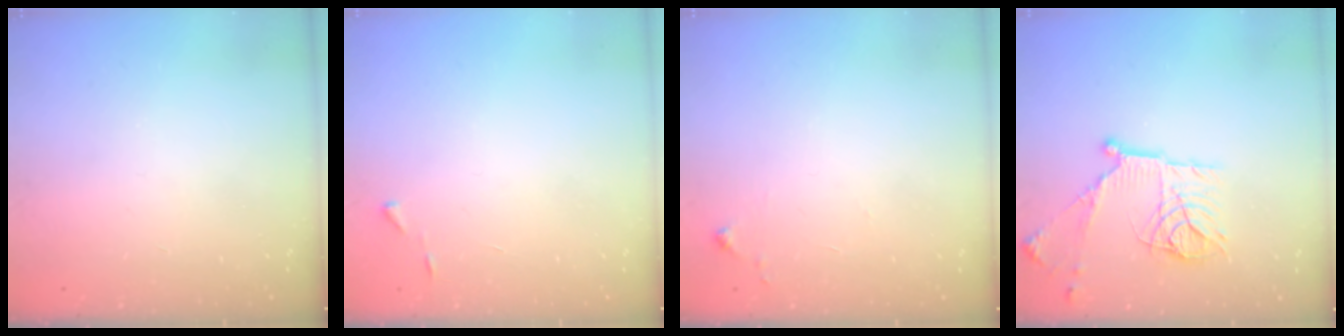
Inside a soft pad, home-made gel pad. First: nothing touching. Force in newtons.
{"total": 2.7, "press": 2.7, "slide": 0.3}
{"total": 4.7, "press": 4.7, "slide": 0.6}
{"total": 16.6, "press": 16.6, "slide": 1.3}